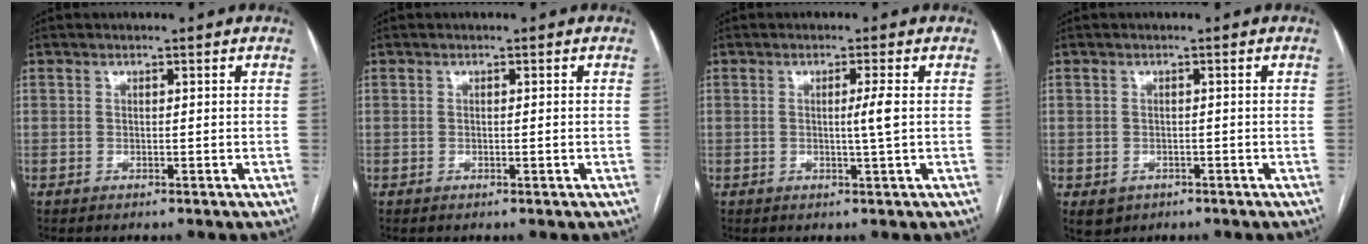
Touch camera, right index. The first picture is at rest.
{"total": 0.6, "force": [-0.1, 0.0, 0.6], "torque": [-0.011, -0.001, 0.000]}
{"total": 2.7, "force": [0.1, -0.7, 2.6], "torque": [-0.044, -0.004, 0.001]}
{"total": 3.2, "force": [-1.4, 2.7, 0.8], "torque": [-0.007, 0.001, -0.011]}